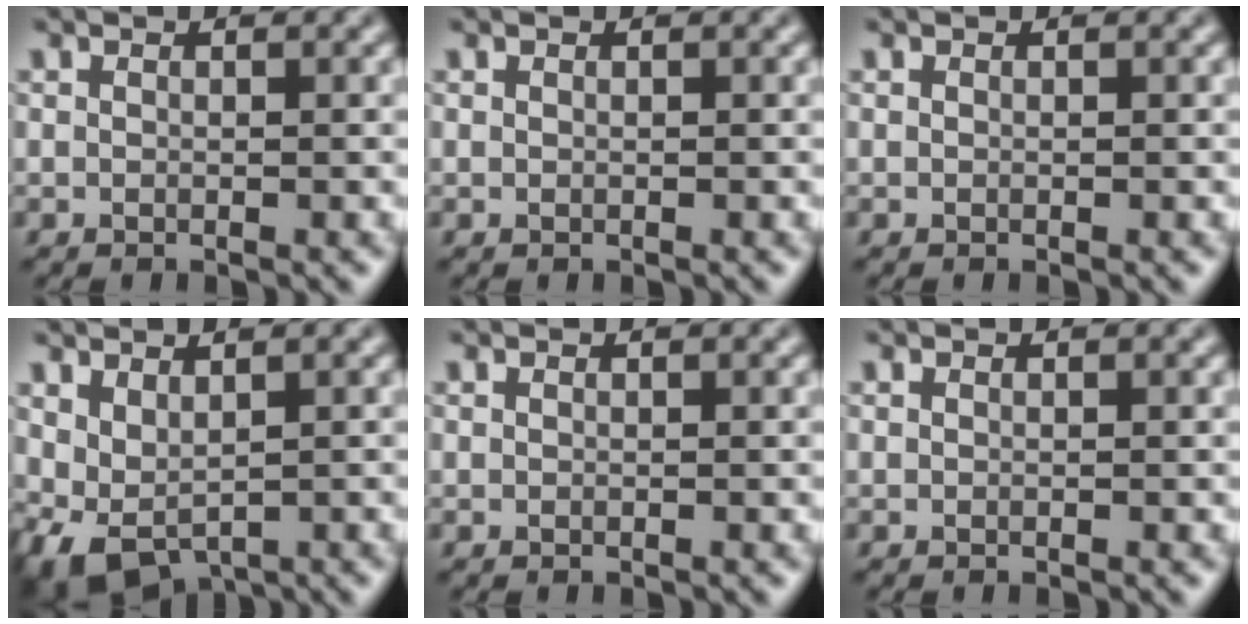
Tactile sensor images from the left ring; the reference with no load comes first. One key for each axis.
{"total": 0.0}
{"total": 0.0}
{"total": 3.5, "fx": 0.2, "fy": 2.2, "fz": 2.8, "tx": -0.057, "ty": -0.010, "tz": 0.011}
{"total": 0.0}
{"total": 0.0}